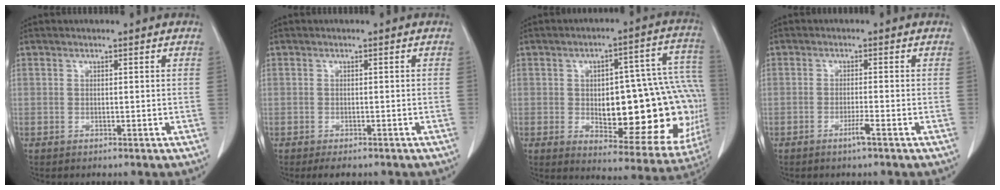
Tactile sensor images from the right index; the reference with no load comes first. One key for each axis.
{"total": 2.2, "fx": -1.7, "fy": 0.8, "fz": 1.1, "tx": -0.014, "ty": -0.003, "tz": -0.020}
{"total": 25.6, "fx": -2.4, "fy": 8.9, "fz": 23.9, "tx": -0.226, "ty": 0.038, "tz": -0.001}
{"total": 2.0, "fx": -1.2, "fy": -0.4, "fz": 1.6, "tx": -0.031, "ty": -0.003, "tz": -0.024}